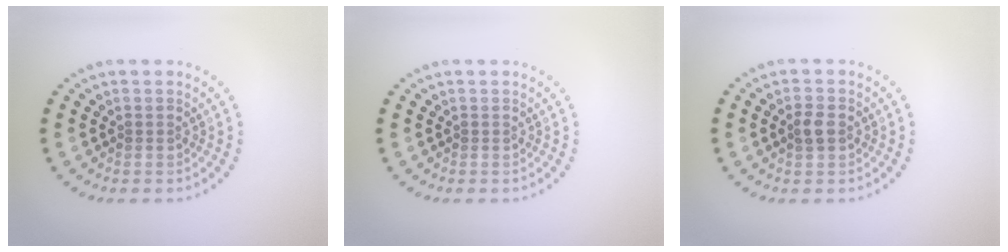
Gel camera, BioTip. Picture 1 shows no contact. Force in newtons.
{"total": 0.0}
{"total": 1.6, "press": 1.6, "slide": 0.1}